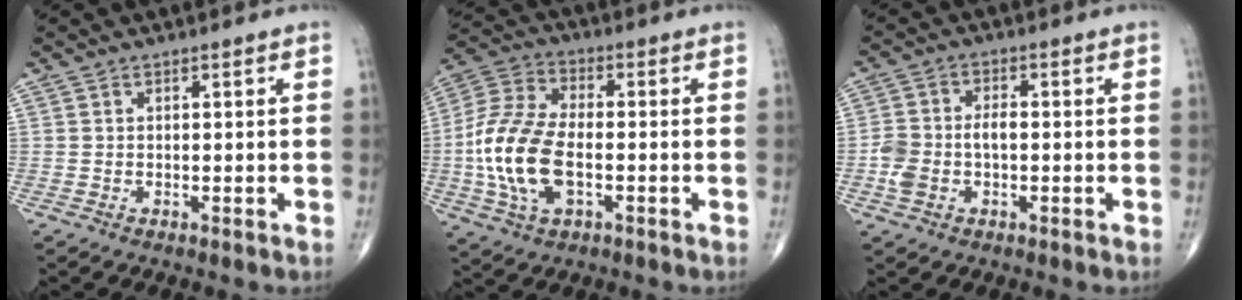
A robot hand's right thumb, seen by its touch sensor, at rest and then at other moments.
{"total": 15.3, "force": [-2.6, 8.0, 12.8], "torque": [-0.274, 0.017, -0.052]}
{"total": 6.5, "force": [-1.2, 4.1, 5.0], "torque": [-0.114, 0.024, -0.021]}